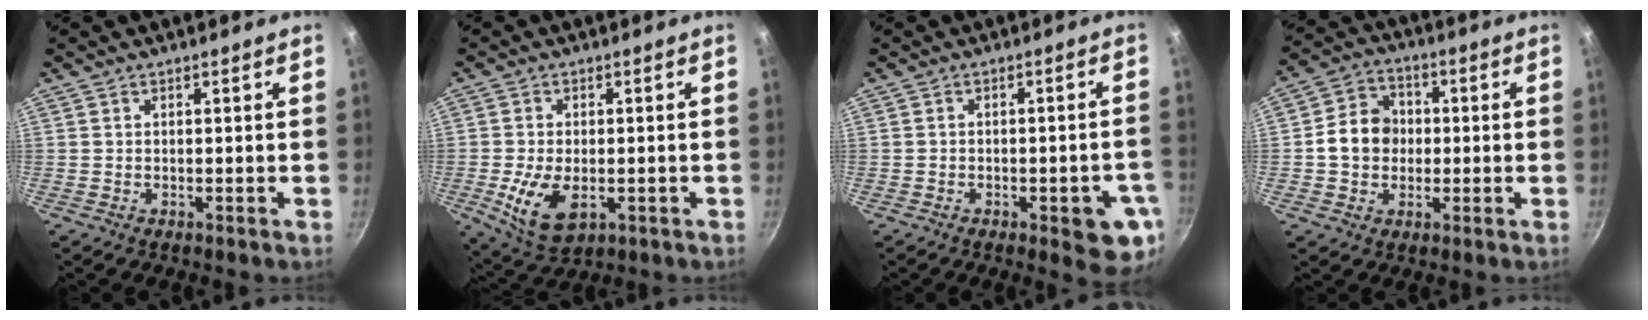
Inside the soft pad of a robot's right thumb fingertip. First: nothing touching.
{"total": 9.7, "force": [-2.1, 5.5, 7.7], "torque": [-0.142, -0.014, -0.028]}
{"total": 8.9, "force": [-3.1, 3.1, 7.7], "torque": [-0.068, 0.011, -0.036]}
{"total": 9.6, "force": [-0.1, 8.2, 4.9], "torque": [-0.054, 0.018, -0.018]}